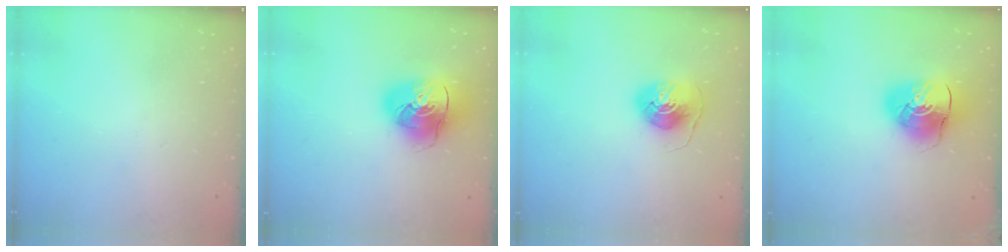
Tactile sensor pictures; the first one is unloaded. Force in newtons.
{"total": 16.3, "press": 16.1, "slide": 2.4}
{"total": 8.4, "press": 8.3, "slide": 0.7}
{"total": 10.8, "press": 10.6, "slide": 1.6}